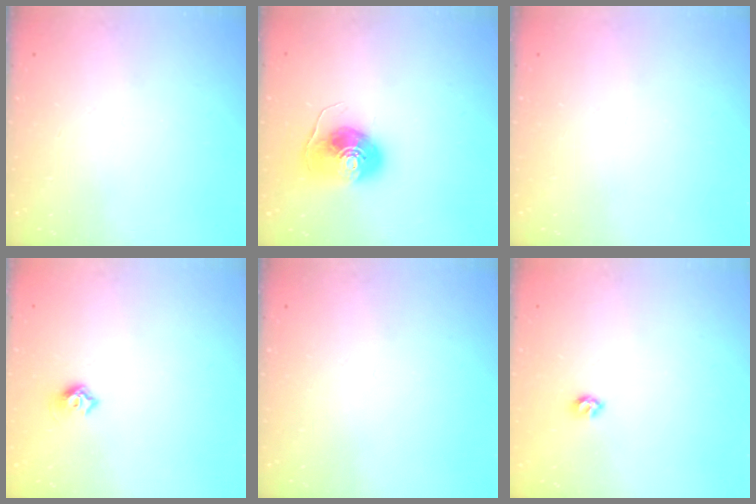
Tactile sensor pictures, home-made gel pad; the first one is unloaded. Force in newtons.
{"total": 8.5, "press": 8.4, "slide": 1.2}
{"total": 0.0}
{"total": 5.5, "press": 5.3, "slide": 1.2}
{"total": 0.0}
{"total": 5.3, "press": 5.3, "slide": 0.7}